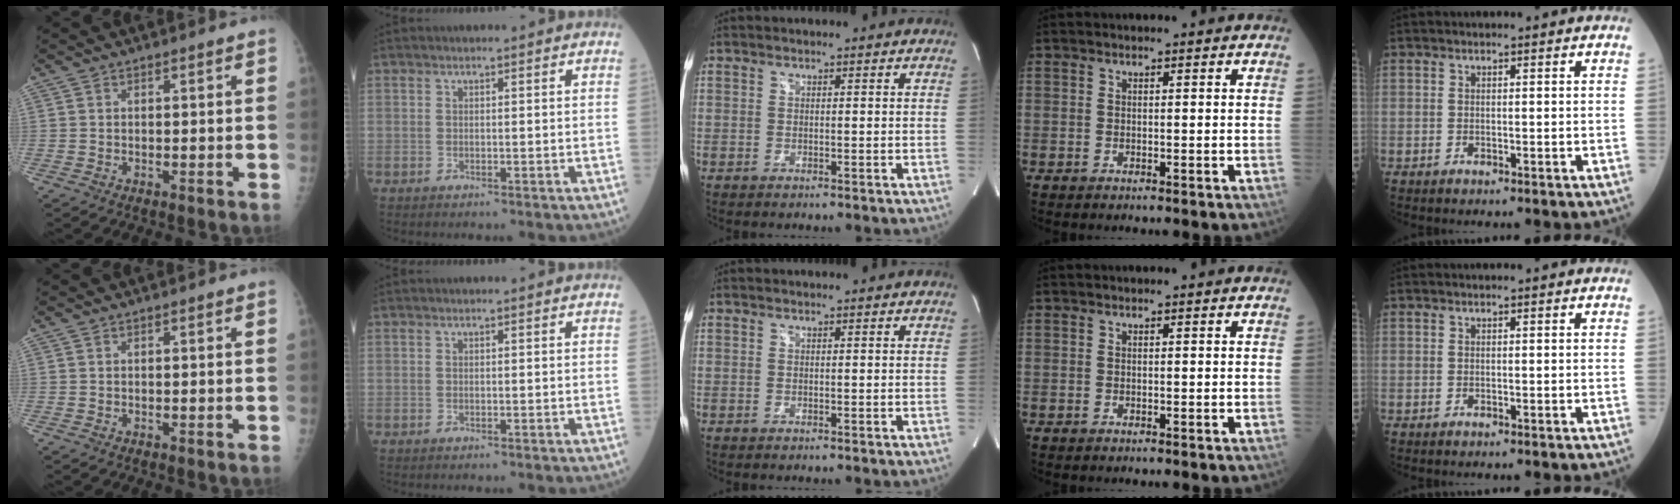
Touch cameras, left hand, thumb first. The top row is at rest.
{}